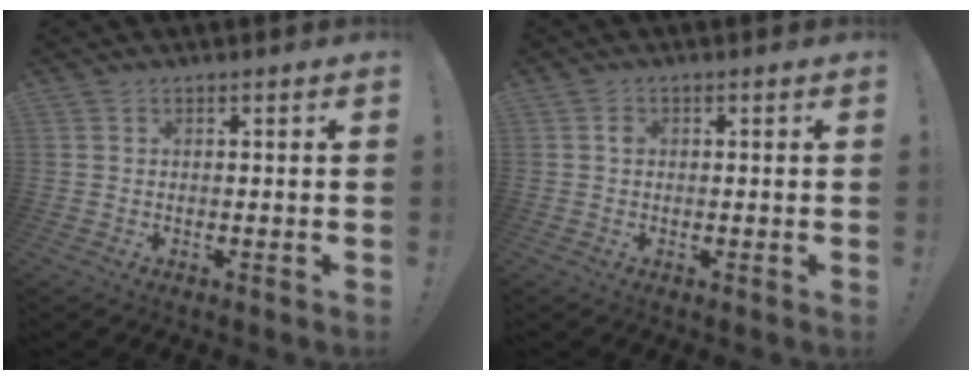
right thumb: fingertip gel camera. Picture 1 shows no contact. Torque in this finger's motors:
{"motor_torque": [0.01, 0.24, 0.15, -0.06, 0.00]}